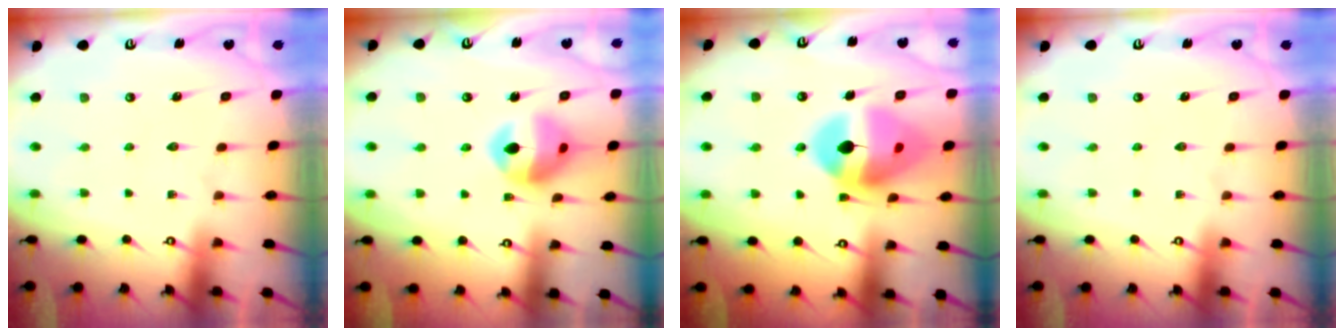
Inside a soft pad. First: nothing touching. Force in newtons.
{"total": 13.3, "press": 13.2, "slide": 1.7}
{"total": 15.4, "press": 15.3, "slide": 1.5}
{"total": 0.0}